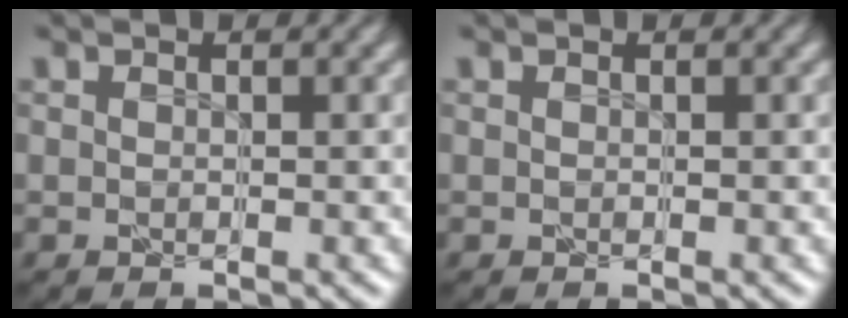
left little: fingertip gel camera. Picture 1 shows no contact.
{"total": 0.0}